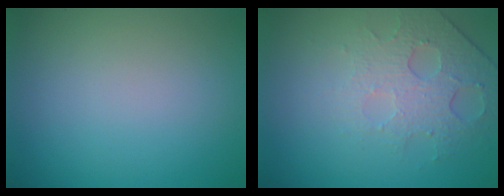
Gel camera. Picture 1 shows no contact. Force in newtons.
{"total": 4.8, "press": 3.2, "slide": 3.6}